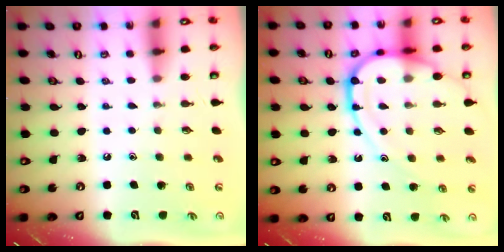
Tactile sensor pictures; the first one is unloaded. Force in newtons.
{"total": 14.9, "press": 14.8, "slide": 1.9}